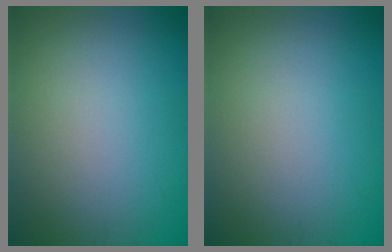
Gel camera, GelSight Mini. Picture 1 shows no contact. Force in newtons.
{"total": 0.0}